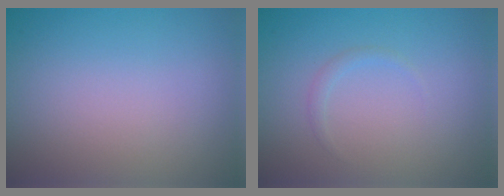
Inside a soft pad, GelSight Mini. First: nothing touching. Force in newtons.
{"total": 0.7, "press": 0.7, "slide": 0.0}